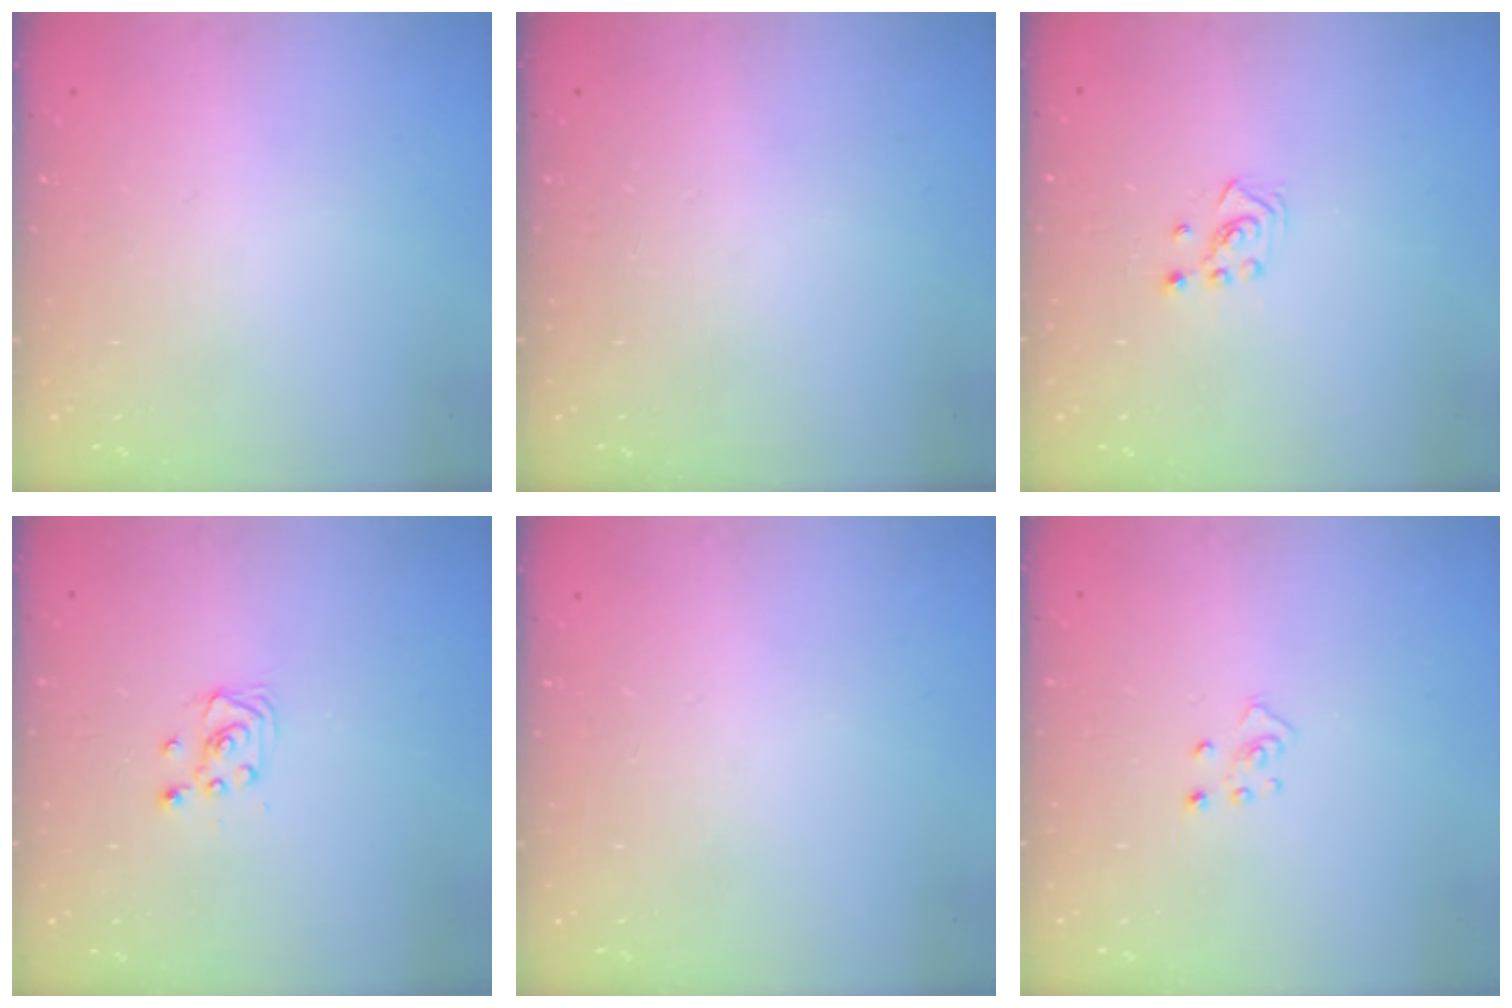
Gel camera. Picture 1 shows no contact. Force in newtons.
{"total": 0.0}
{"total": 2.5, "press": 2.4, "slide": 0.8}
{"total": 2.9, "press": 2.9, "slide": 0.4}
{"total": 0.0}
{"total": 3.7, "press": 3.7, "slide": 0.3}